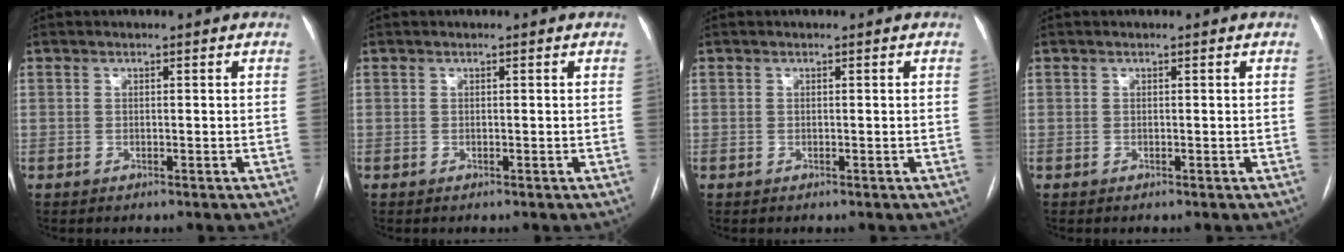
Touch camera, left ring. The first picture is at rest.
{"total": 0.0}
{"total": 0.0}
{"total": 0.0}